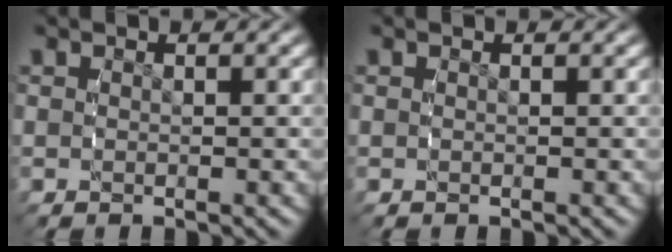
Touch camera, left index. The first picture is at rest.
{"total": 0.0}